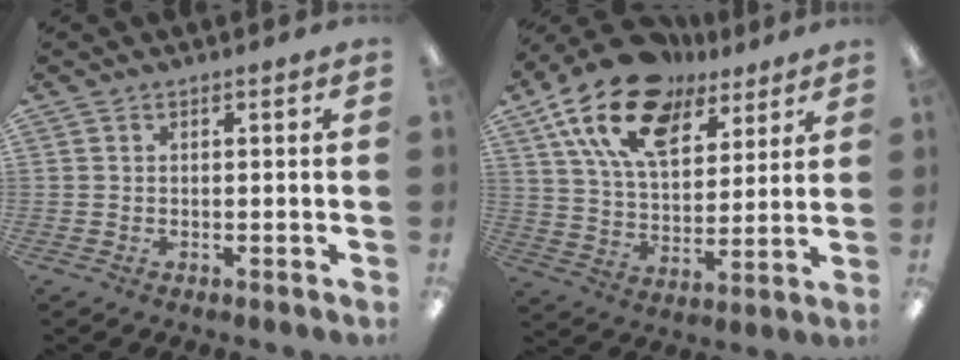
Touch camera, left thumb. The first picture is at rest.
{"total": 19.9, "force": [12.3, 10.9, 11.2], "torque": [-0.210, -0.051, 0.223]}